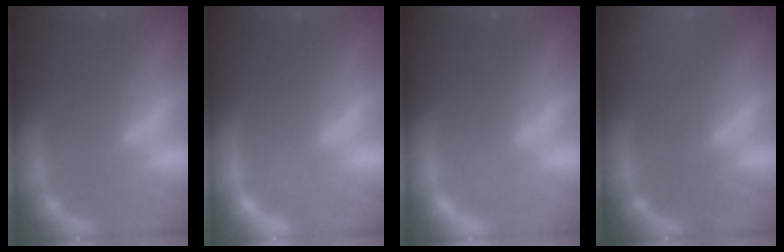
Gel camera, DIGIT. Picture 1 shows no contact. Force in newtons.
{"total": 1.4}
{"total": 1.0}
{"total": 7.5}